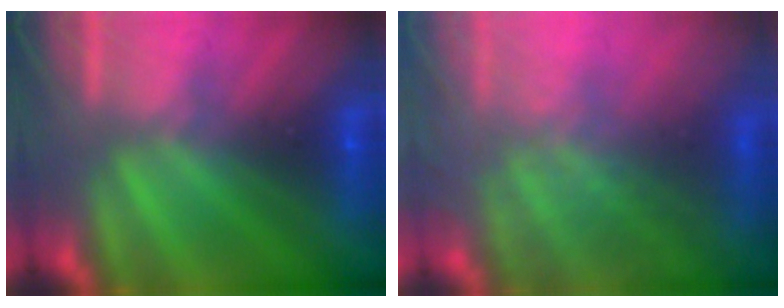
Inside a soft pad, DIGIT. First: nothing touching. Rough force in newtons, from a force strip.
{"total": 9.8}